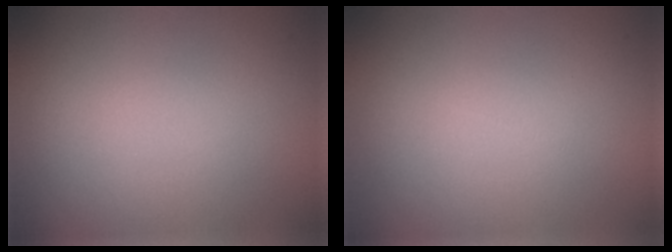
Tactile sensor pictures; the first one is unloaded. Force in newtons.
{"total": 0.0}